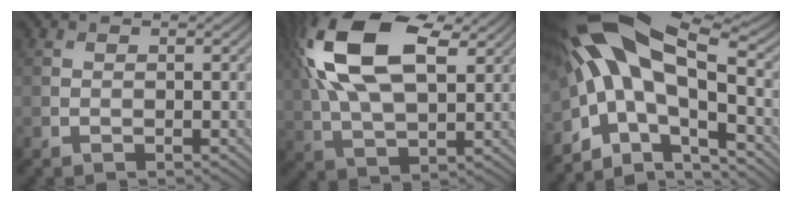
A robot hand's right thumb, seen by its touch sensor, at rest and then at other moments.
{"total": 16.3, "force": [5.5, 8.4, 12.9], "torque": [-0.283, 0.026, 0.093]}
{"total": 15.8, "force": [-1.9, 7.2, 13.9], "torque": [-0.265, 0.006, -0.029]}